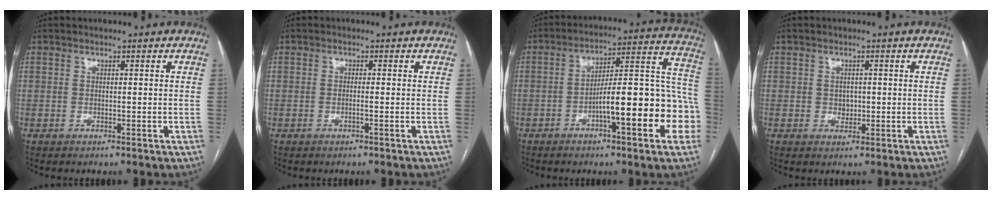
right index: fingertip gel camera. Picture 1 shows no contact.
{"total": 0.8, "force": [-0.4, -0.1, 0.7], "torque": [-0.011, 0.001, -0.007]}
{"total": 17.9, "force": [-5.6, 3.0, 16.7], "torque": [-0.195, 0.040, -0.076]}
{"total": 1.6, "force": [-0.1, 1.3, 0.9], "torque": [-0.013, 0.001, 0.002]}